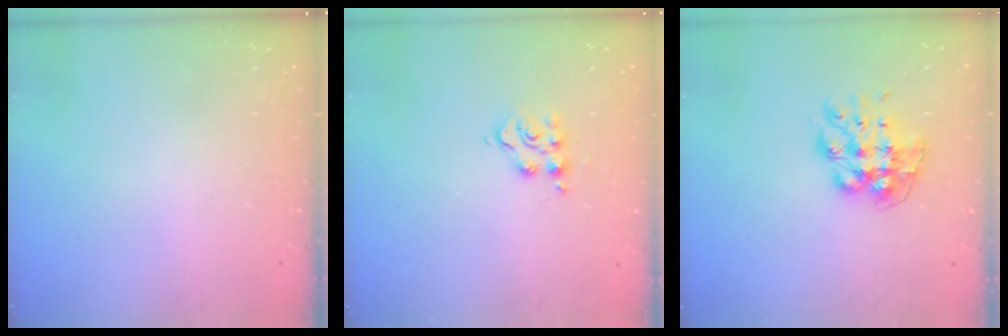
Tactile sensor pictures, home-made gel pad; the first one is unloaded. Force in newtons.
{"total": 5.7, "press": 5.7, "slide": 0.0}
{"total": 9.9, "press": 9.9, "slide": 0.6}